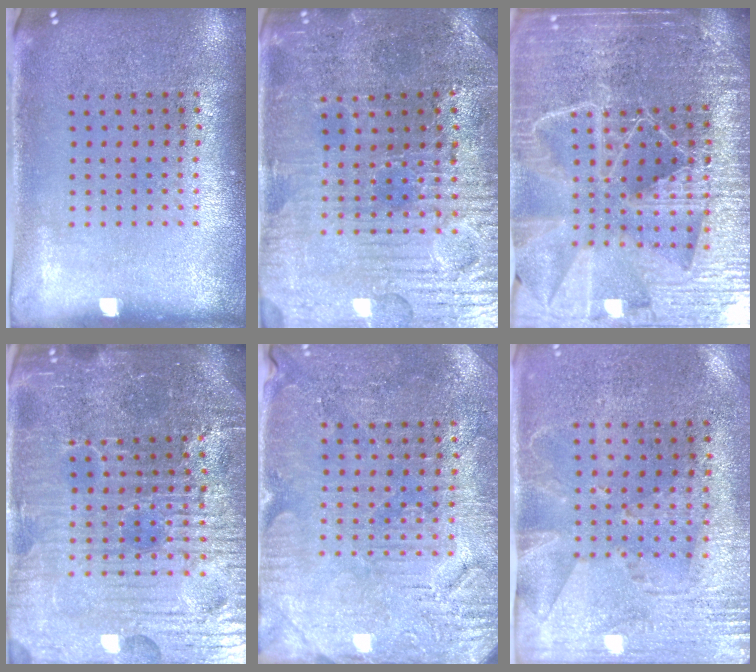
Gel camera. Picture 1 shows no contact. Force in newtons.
{"total": 3.7, "press": 3.7, "slide": 0.6}
{"total": 6.4, "press": 5.5, "slide": 3.2}
{"total": 6.3, "press": 5.8, "slide": 2.3}
{"total": 3.1, "press": 3.0, "slide": 0.6}
{"total": 2.8, "press": 2.3, "slide": 1.5}